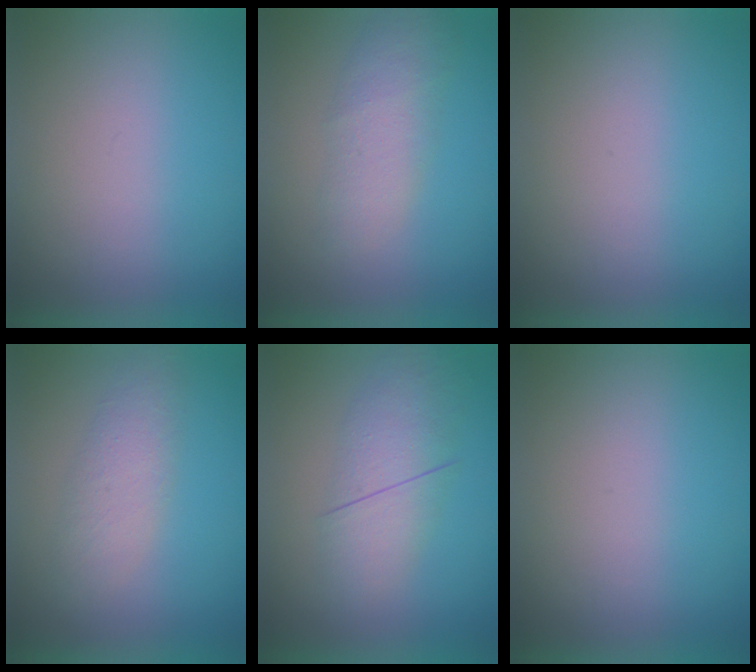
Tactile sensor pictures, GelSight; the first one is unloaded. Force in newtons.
{"total": 2.3}
{"total": 0.0}
{"total": 1.8}
{"total": 2.8}
{"total": 0.0}